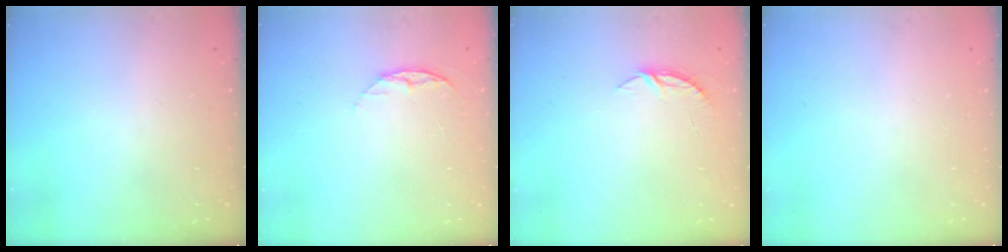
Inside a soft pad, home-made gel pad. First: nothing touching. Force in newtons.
{"total": 6.4, "press": 6.3, "slide": 0.7}
{"total": 3.7, "press": 3.6, "slide": 0.4}
{"total": 0.0}